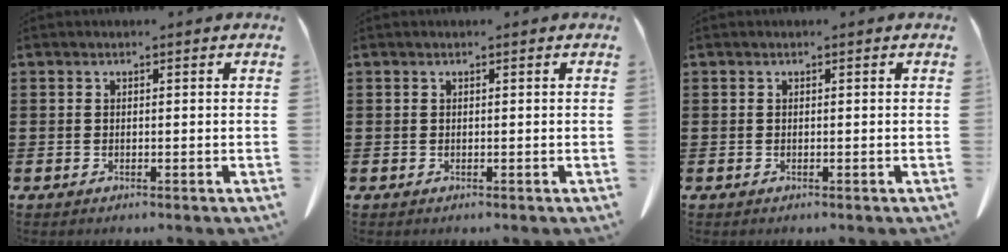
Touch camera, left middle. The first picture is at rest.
{"total": 0.0}
{"total": 0.0}